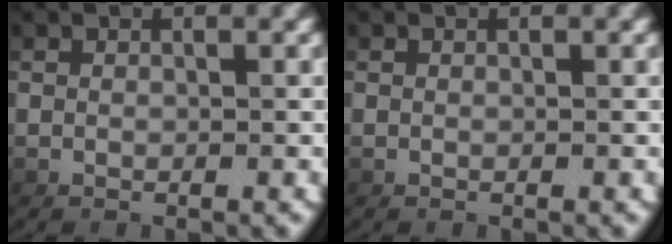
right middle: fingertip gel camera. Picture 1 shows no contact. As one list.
[{"total": 0.0}]